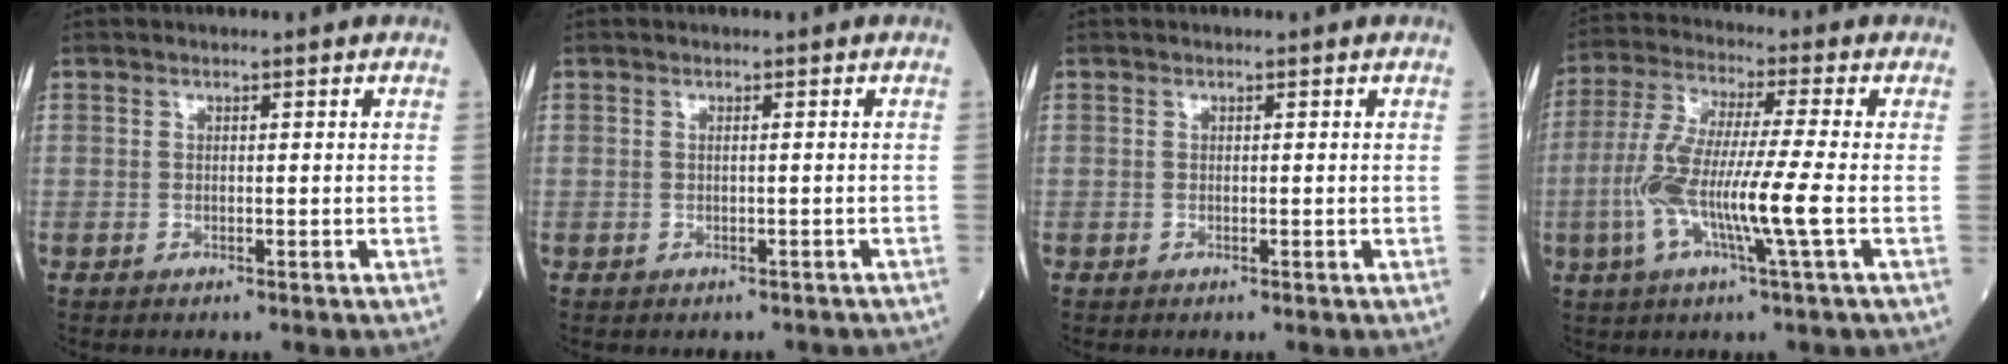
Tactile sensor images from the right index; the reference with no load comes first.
{"total": 2.5, "force": [-2.1, 1.0, 0.9], "torque": [-0.011, 0.000, -0.020]}
{"total": 0.0}
{"total": 11.6, "force": [-2.7, -0.2, 11.3], "torque": [-0.230, -0.004, -0.060]}